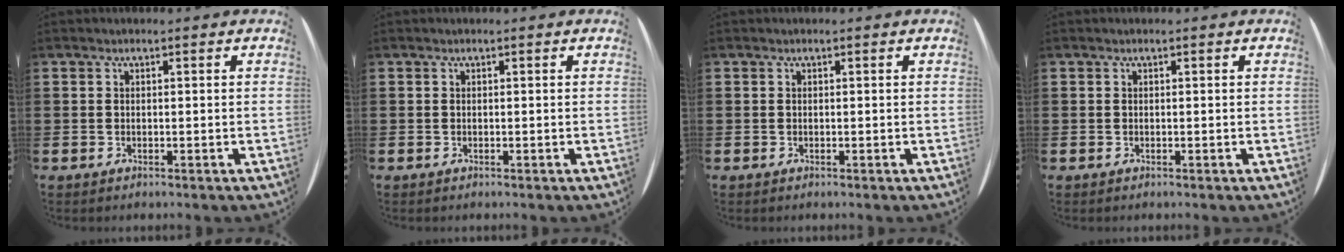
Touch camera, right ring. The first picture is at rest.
{"total": 0.0}
{"total": 0.0}
{"total": 0.0}